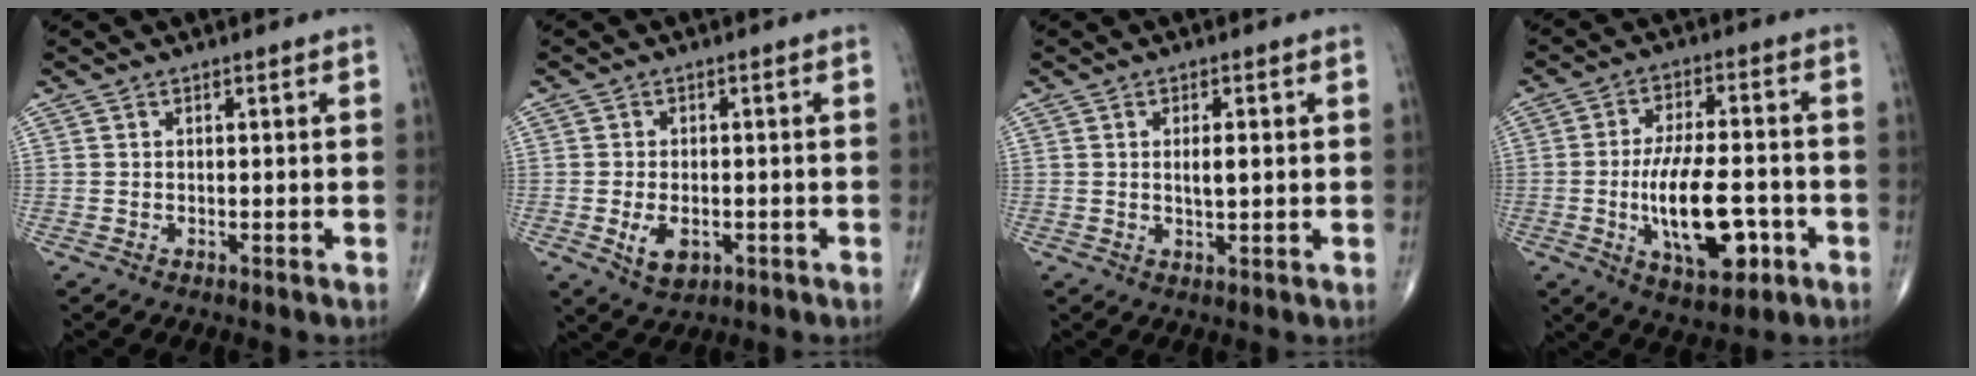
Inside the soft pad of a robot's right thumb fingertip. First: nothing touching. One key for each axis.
{"total": 5.1, "fx": -1.5, "fy": 3.1, "fz": 3.8, "tx": -0.060, "ty": -0.003, "tz": -0.016}
{"total": 3.2, "fx": 0.5, "fy": 1.0, "fz": 2.9, "tx": -0.048, "ty": -0.003, "tz": 0.008}
{"total": 15.0, "fx": -3.9, "fy": 6.5, "fz": 12.9, "tx": -0.208, "ty": 0.015, "tz": -0.052}